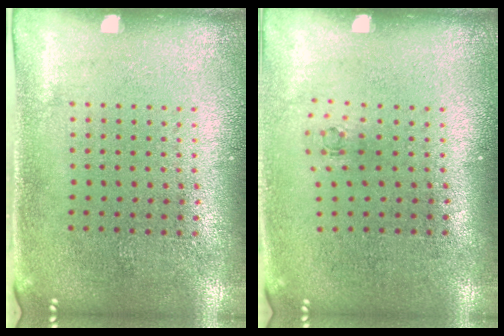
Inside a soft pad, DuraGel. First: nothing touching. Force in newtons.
{"total": 0.6, "press": 0.3, "slide": 0.5}